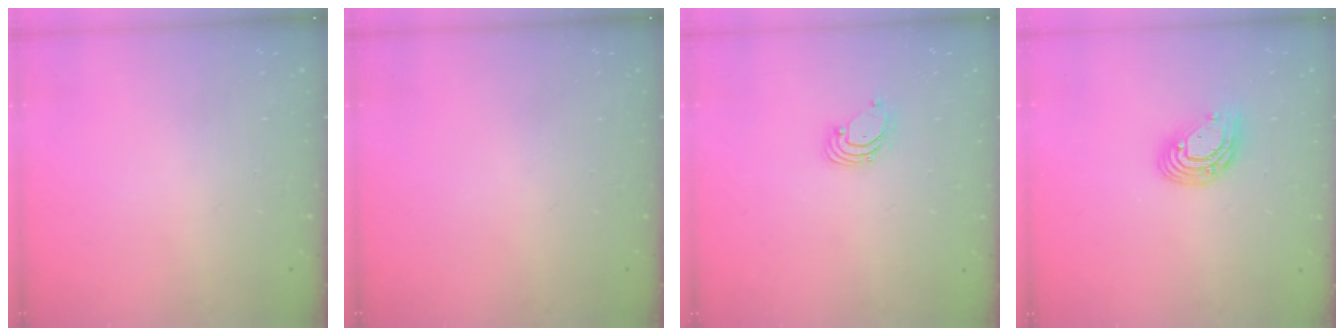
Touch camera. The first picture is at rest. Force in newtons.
{"total": 0.0}
{"total": 1.6, "press": 1.6, "slide": 0.1}
{"total": 9.9, "press": 9.9, "slide": 1.1}